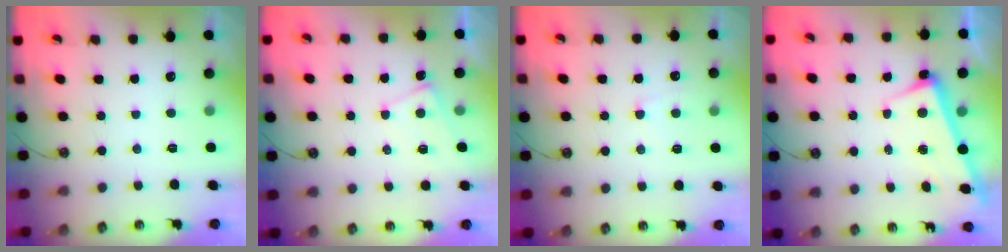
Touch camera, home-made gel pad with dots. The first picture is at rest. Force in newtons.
{"total": 2.1, "press": 2.0, "slide": 0.3}
{"total": 2.6, "press": 2.5, "slide": 0.4}
{"total": 2.6, "press": 2.5, "slide": 0.9}